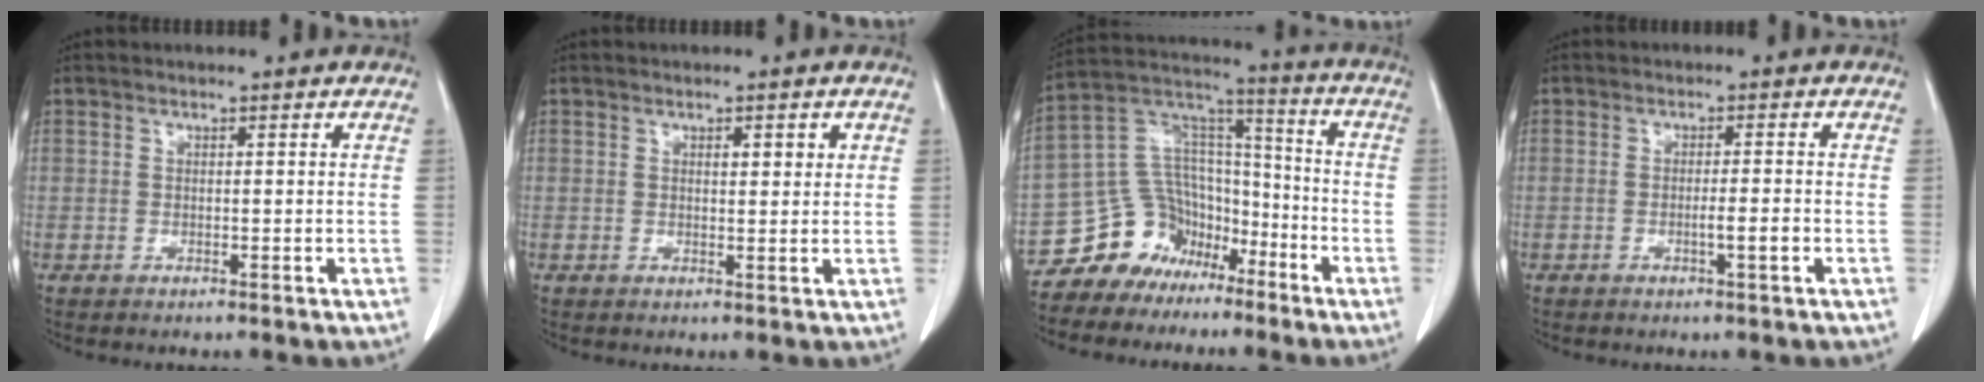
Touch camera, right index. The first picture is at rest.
{"total": 2.1, "force": [0.9, 0.7, 1.7], "torque": [-0.024, -0.001, 0.011]}
{"total": 12.0, "force": [-8.4, 8.4, 1.8], "torque": [-0.039, 0.083, -0.149]}
{"total": 2.2, "force": [-0.7, -0.1, 2.0], "torque": [-0.035, 0.001, -0.011]}